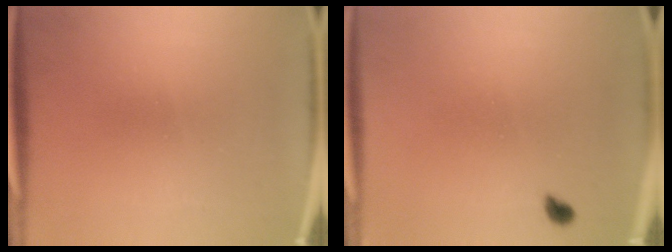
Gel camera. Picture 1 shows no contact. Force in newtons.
{"total": 1.4}